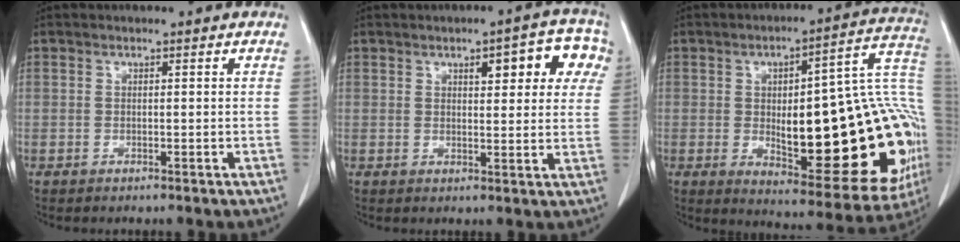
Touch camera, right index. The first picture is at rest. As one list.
[{"total": 8.8, "force": [3.6, 3.0, 7.4], "torque": [-0.077, 0.021, 0.040]}, {"total": 30.1, "force": [-2.9, 7.9, 28.9], "torque": [-0.294, 0.029, -0.021]}]